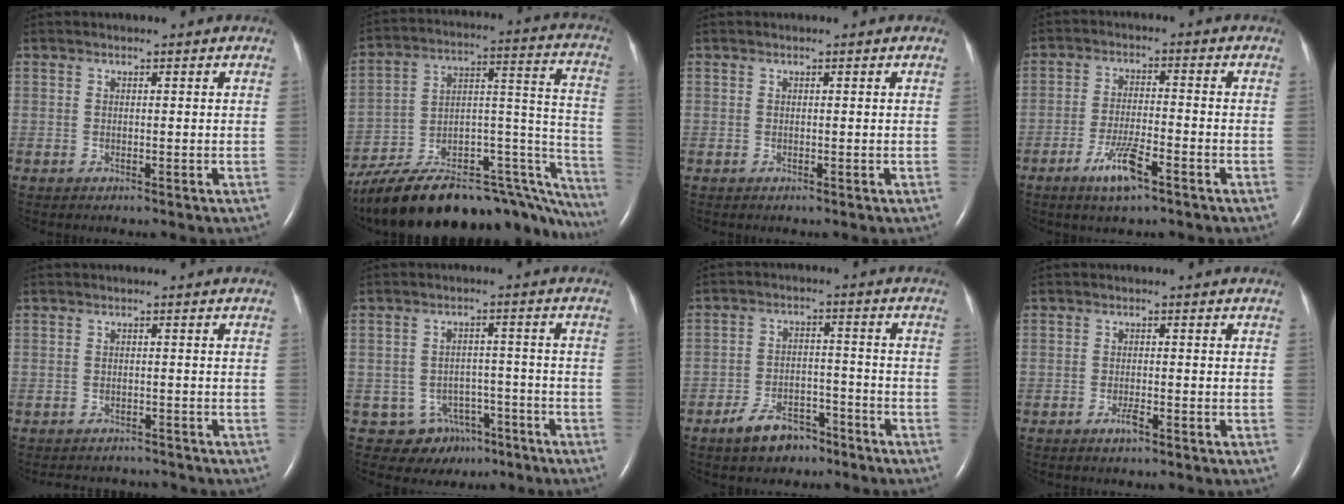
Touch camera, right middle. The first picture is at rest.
{"total": 31.4, "force": [-25.7, 9.1, 15.6], "torque": [-0.162, 0.031, -0.363]}
{"total": 0.0}
{"total": 6.3, "force": [-3.8, 0.9, 5.0], "torque": [-0.101, -0.007, -0.067]}
{"total": 4.8, "force": [-4.6, 1.1, 0.0], "torque": [0.000, -0.001, -0.060]}
{"total": 7.0, "force": [-4.3, 5.4, 0.4], "torque": [0.009, 0.022, -0.053]}
{"total": 6.5, "force": [-4.8, 3.5, 2.8], "torque": [-0.059, 0.012, -0.075]}
{"total": 1.7, "force": [-1.1, 0.2, 1.2], "torque": [-0.027, -0.002, -0.019]}